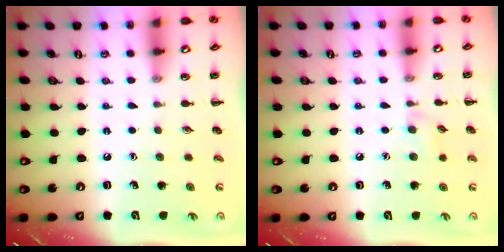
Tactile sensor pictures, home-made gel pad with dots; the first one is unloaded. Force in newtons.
{"total": 6.4, "press": 5.9, "slide": 2.4}